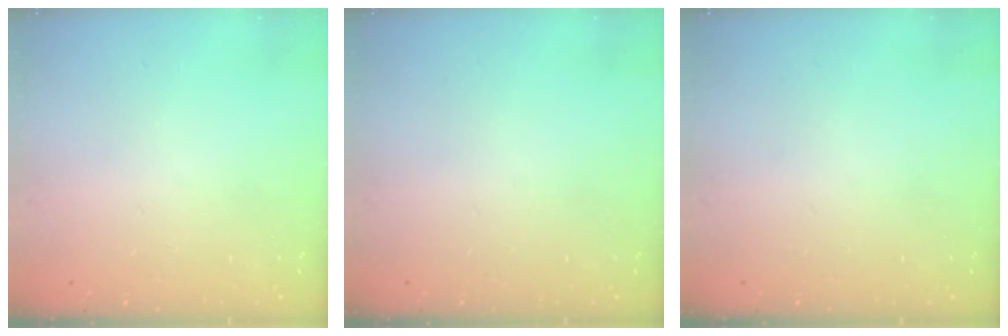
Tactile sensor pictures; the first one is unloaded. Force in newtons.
{"total": 0.0}
{"total": 0.0}